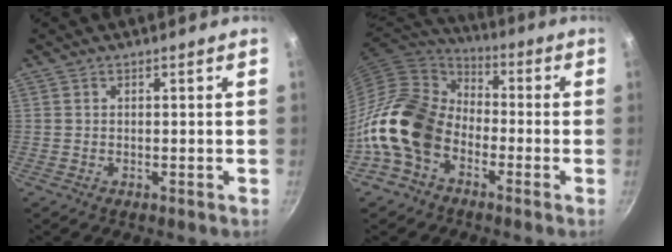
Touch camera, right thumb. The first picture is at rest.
{"total": 17.2, "force": [-5.6, 12.4, 10.6], "torque": [-0.172, 0.057, -0.129]}